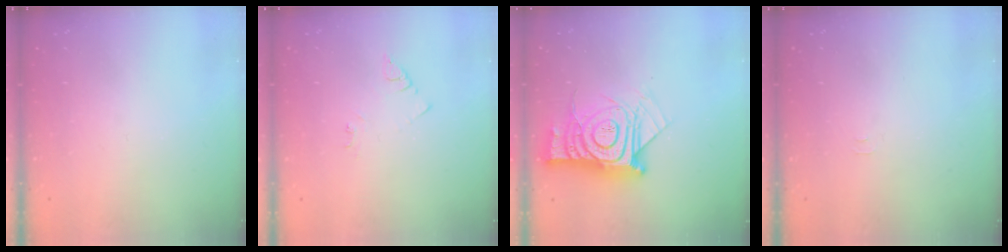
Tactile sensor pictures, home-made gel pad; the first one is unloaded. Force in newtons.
{"total": 2.9, "press": 2.9, "slide": 0.4}
{"total": 17.0, "press": 16.9, "slide": 1.6}
{"total": 3.4, "press": 3.4, "slide": 0.3}